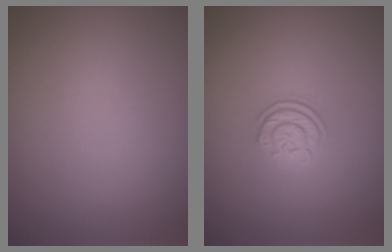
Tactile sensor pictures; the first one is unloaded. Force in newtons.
{"total": 2.4, "press": 1.8, "slide": 1.5}